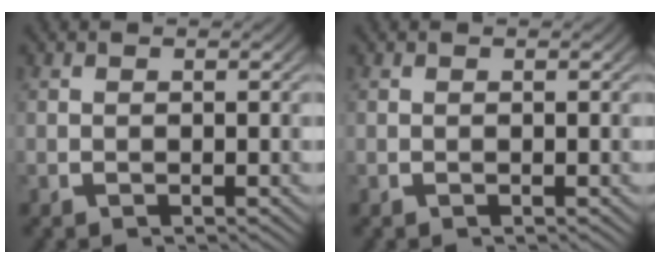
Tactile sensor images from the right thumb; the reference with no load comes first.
{"total": 0.0}